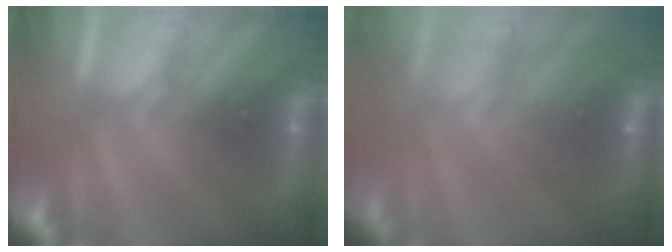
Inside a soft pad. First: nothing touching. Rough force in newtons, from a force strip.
{"total": 8.7}